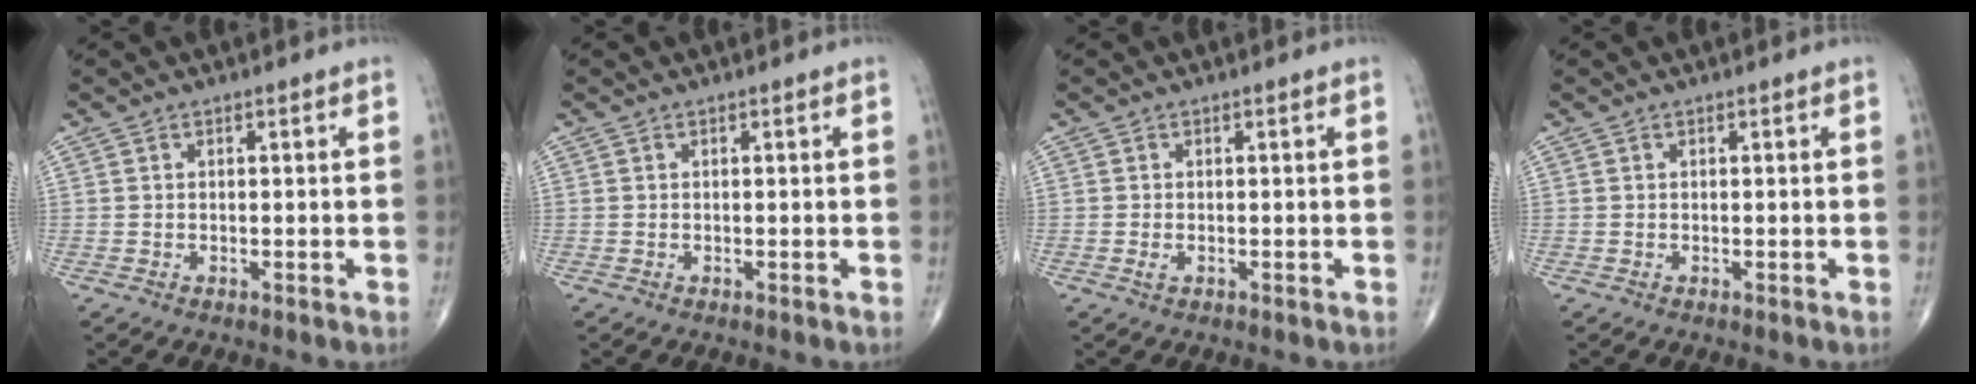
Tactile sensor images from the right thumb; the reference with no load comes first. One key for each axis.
{"total": 0.0}
{"total": 1.1, "fx": -0.3, "fy": 0.6, "fz": 0.8, "tx": -0.021, "ty": 0.001, "tz": -0.004}
{"total": 0.0}